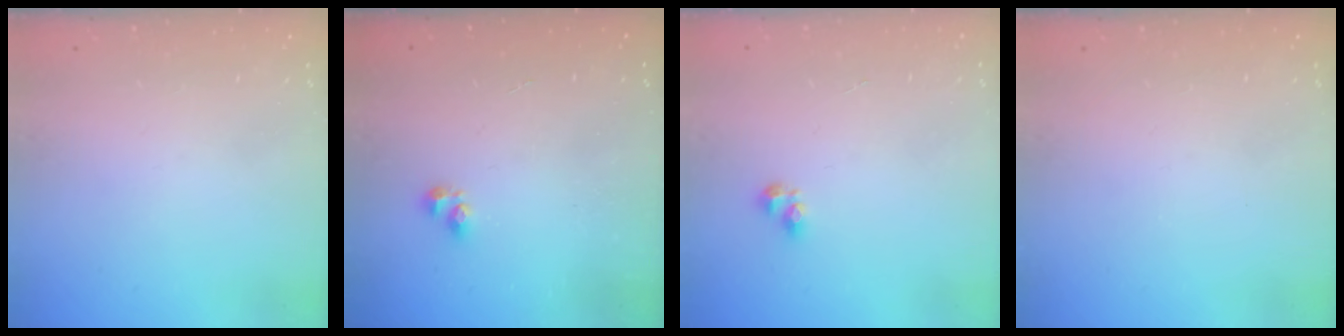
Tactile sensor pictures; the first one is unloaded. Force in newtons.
{"total": 3.2, "press": 3.2, "slide": 0.4}
{"total": 2.7, "press": 2.6, "slide": 0.5}
{"total": 0.0}